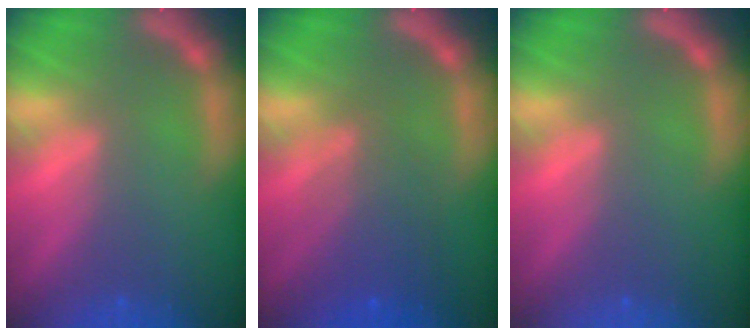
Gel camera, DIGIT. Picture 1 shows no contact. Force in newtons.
{"total": 5.1}
{"total": 0.0}